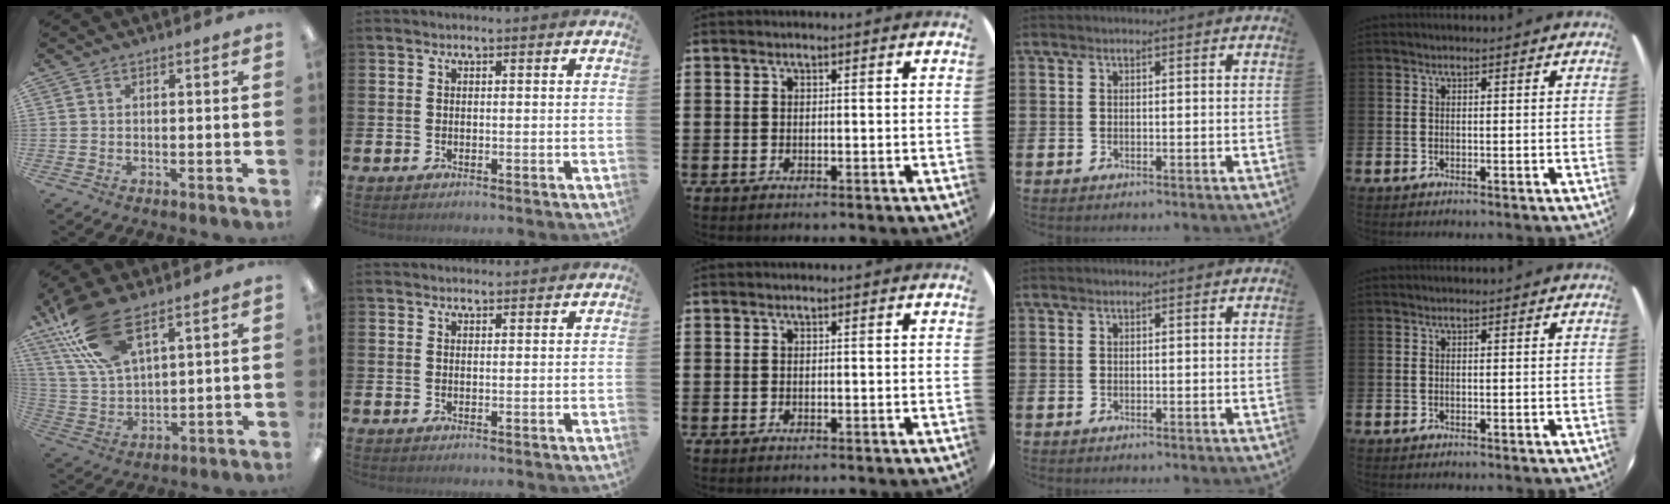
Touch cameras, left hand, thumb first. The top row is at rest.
{"thumb": {"total": 17.5, "force": [10.7, 7.5, 11.6], "torque": [-0.261, -0.032, 0.191]}, "index": {"total": 1.5, "force": [1.5, 0.2, 0.0], "torque": [0.009, -0.007, 0.025]}}